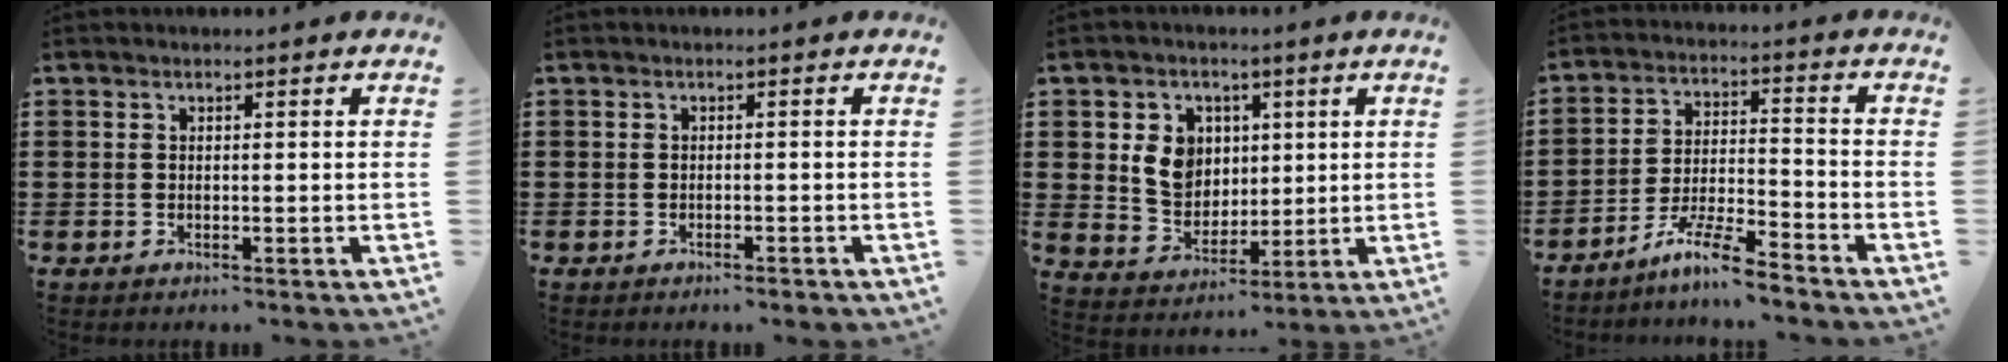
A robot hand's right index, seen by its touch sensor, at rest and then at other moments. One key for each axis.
{"total": 0.5, "fx": -0.4, "fy": 0.0, "fz": 0.3, "tx": -0.009, "ty": -0.003, "tz": -0.008}
{"total": 7.1, "fx": 1.6, "fy": 6.2, "fz": 3.1, "tx": -0.070, "ty": 0.013, "tz": 0.026}
{"total": 7.6, "fx": -6.5, "fy": 0.2, "fz": 3.9, "tx": -0.080, "ty": 0.000, "tz": -0.125}